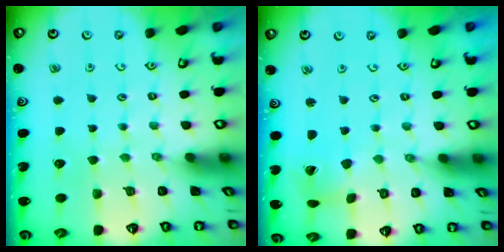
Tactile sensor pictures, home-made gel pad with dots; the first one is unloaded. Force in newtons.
{"total": 2.7, "press": 2.7, "slide": 0.4}